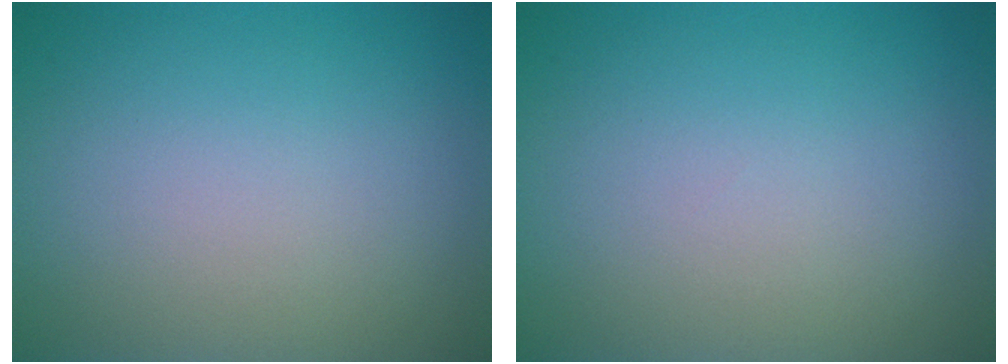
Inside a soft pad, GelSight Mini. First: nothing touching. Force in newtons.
{"total": 0.0}